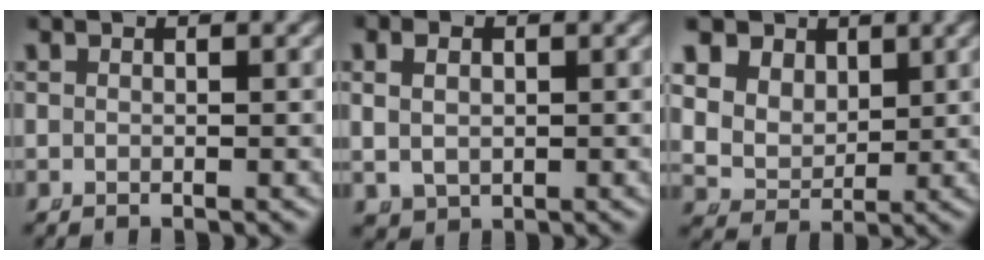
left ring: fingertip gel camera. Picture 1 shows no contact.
{"total": 3.1, "force": [0.5, 2.5, 1.7], "torque": [-0.042, -0.008, 0.020]}
{"total": 11.5, "force": [3.1, 9.7, 5.4], "torque": [-0.141, -0.017, 0.045]}